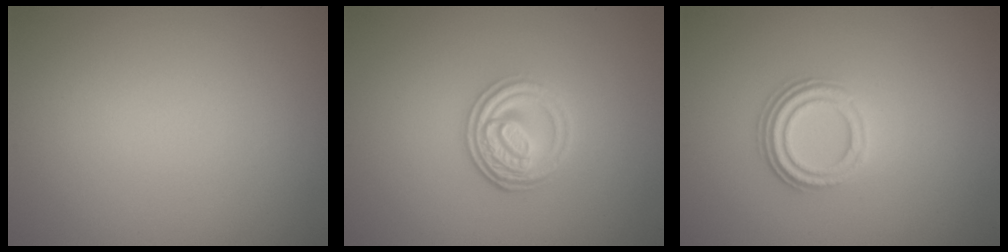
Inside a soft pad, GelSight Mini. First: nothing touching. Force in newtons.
{"total": 3.9, "press": 3.1, "slide": 2.3}
{"total": 3.3, "press": 2.4, "slide": 2.3}